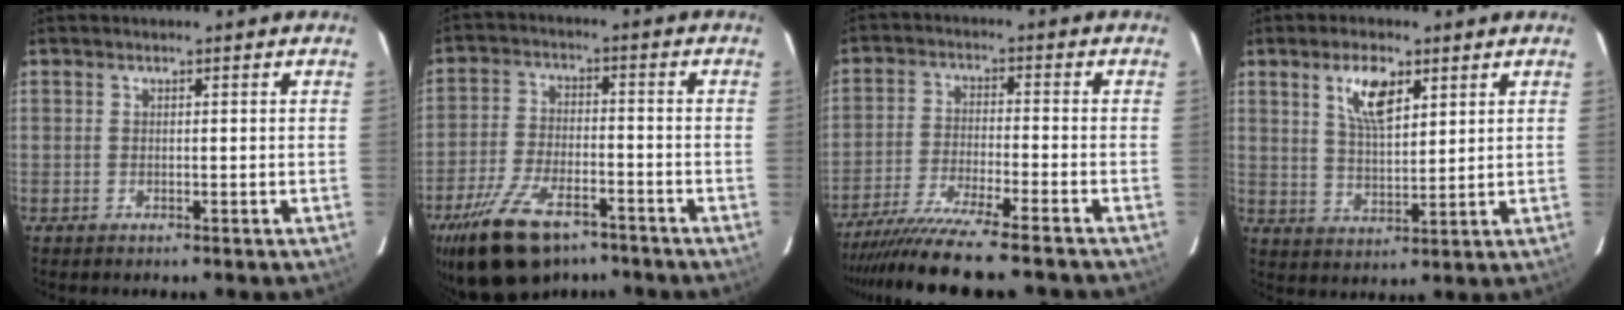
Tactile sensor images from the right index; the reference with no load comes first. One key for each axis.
{"total": 15.8, "fx": -10.8, "fy": 7.4, "fz": 8.9, "tx": -0.199, "ty": -0.024, "tz": -0.189}
{"total": 18.3, "fx": -16.2, "fy": 0.5, "fz": 8.6, "tx": -0.176, "ty": -0.050, "tz": -0.268}
{"total": 7.7, "fx": 4.0, "fy": 3.2, "fz": 5.8, "tx": -0.103, "ty": 0.007, "tz": 0.077}